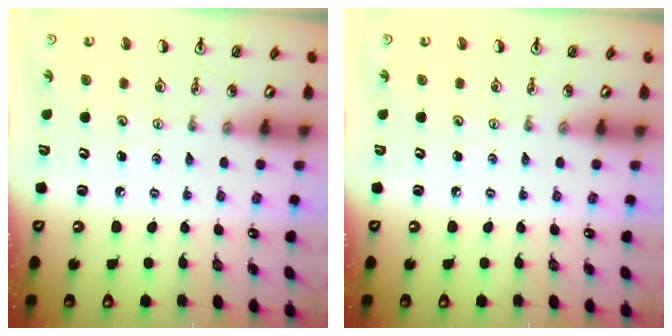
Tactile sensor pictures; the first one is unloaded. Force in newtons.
{"total": 0.0}